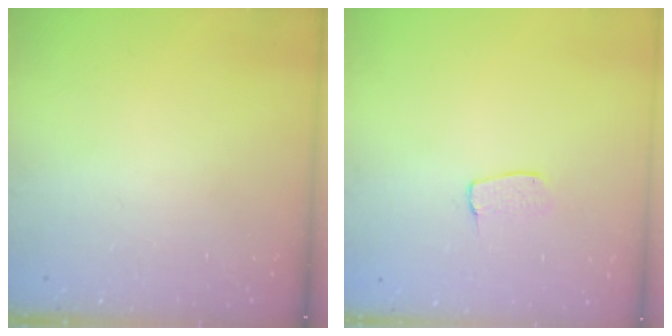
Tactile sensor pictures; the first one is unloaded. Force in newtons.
{"total": 4.7, "press": 4.7, "slide": 0.3}